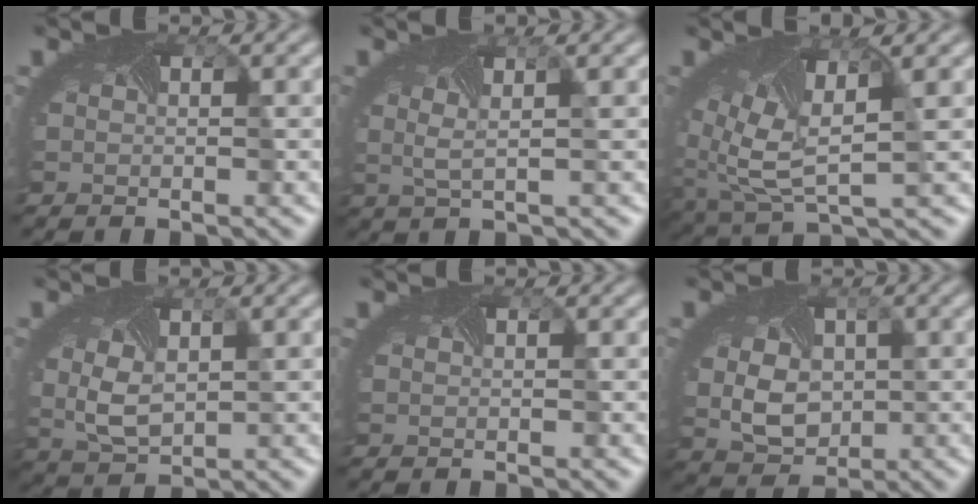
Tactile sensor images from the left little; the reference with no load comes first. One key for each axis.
{"total": 1.6, "fx": 0.6, "fy": 0.0, "fz": 1.5, "tx": -0.027, "ty": 0.003, "tz": 0.009}
{"total": 7.6, "fx": 0.7, "fy": 3.9, "fz": 6.5, "tx": -0.147, "ty": -0.017, "tz": 0.022}
{"total": 3.6, "fx": 0.4, "fy": 2.3, "fz": 2.8, "tx": -0.072, "ty": -0.005, "tz": 0.018}
{"total": 0.0}
{"total": 4.4, "fx": -0.2, "fy": 3.3, "fz": 2.9, "tx": -0.065, "ty": -0.010, "tz": 0.009}